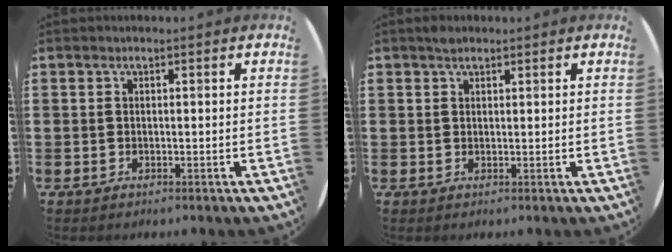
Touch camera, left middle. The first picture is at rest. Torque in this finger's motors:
{"motor_torque": [0.42, -0.35, 0.00, 0.05]}